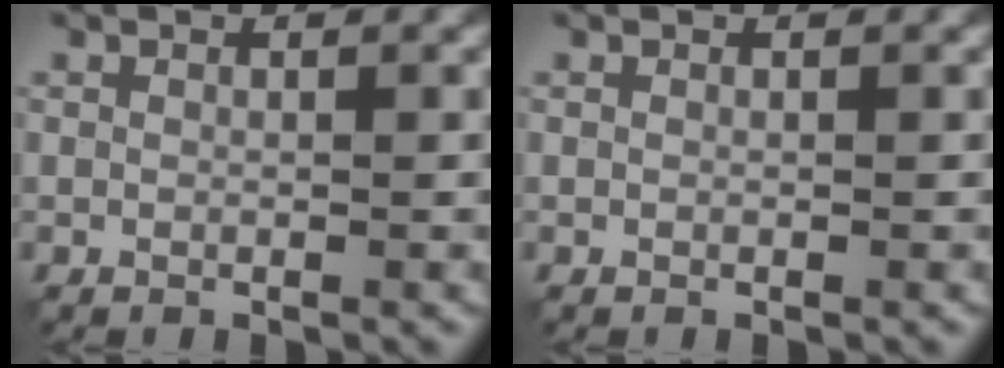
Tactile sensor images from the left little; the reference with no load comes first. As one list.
[{"total": 0.0}]